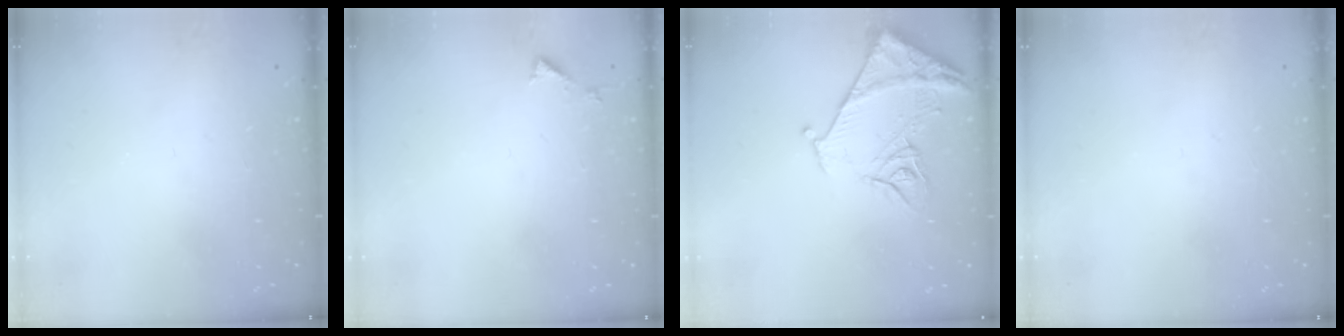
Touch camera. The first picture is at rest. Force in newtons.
{"total": 3.0, "press": 3.0, "slide": 0.2}
{"total": 11.7, "press": 11.6, "slide": 1.2}
{"total": 0.0}